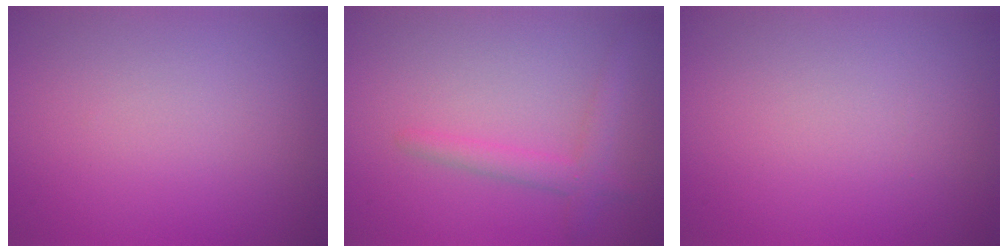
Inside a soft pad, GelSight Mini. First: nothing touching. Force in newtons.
{"total": 2.2, "press": 2.2, "slide": 0.1}
{"total": 0.0}